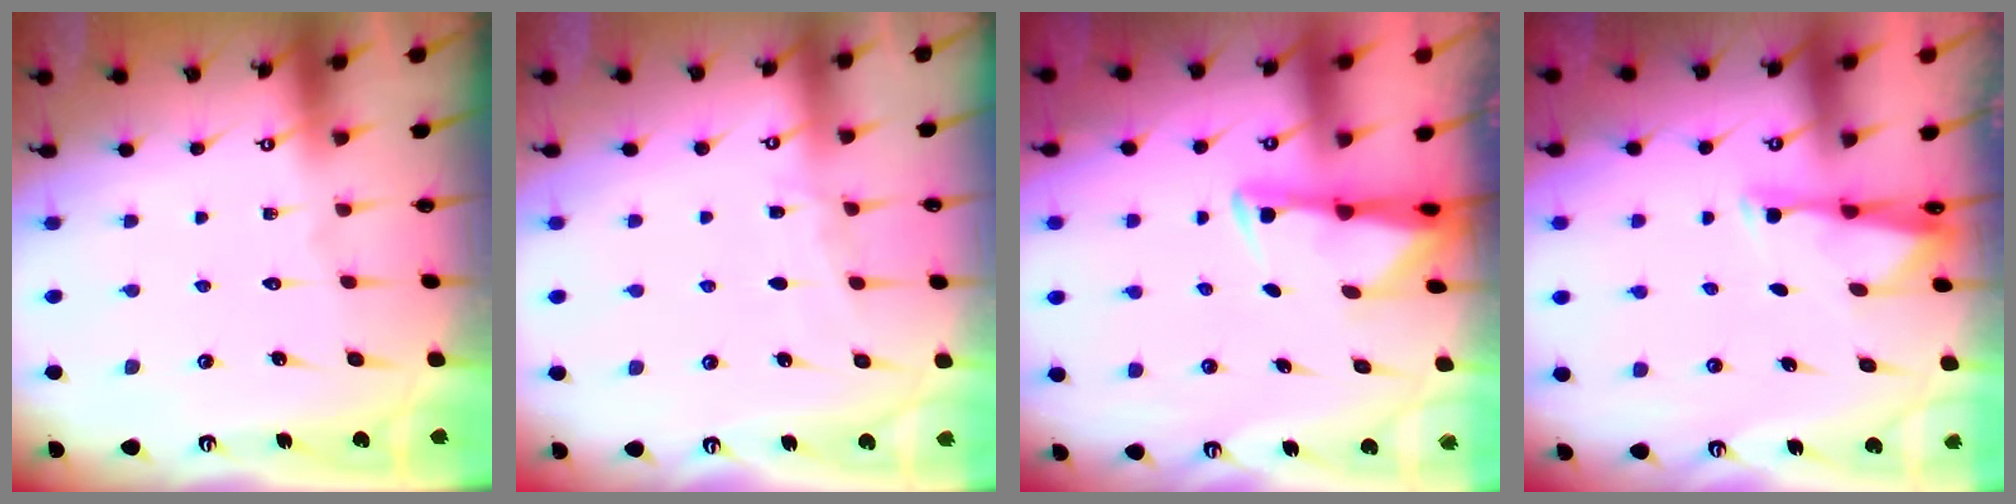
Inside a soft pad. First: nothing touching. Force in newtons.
{"total": 3.7, "press": 3.6, "slide": 0.5}
{"total": 3.1, "press": 3.1, "slide": 0.5}
{"total": 3.0, "press": 2.9, "slide": 0.6}